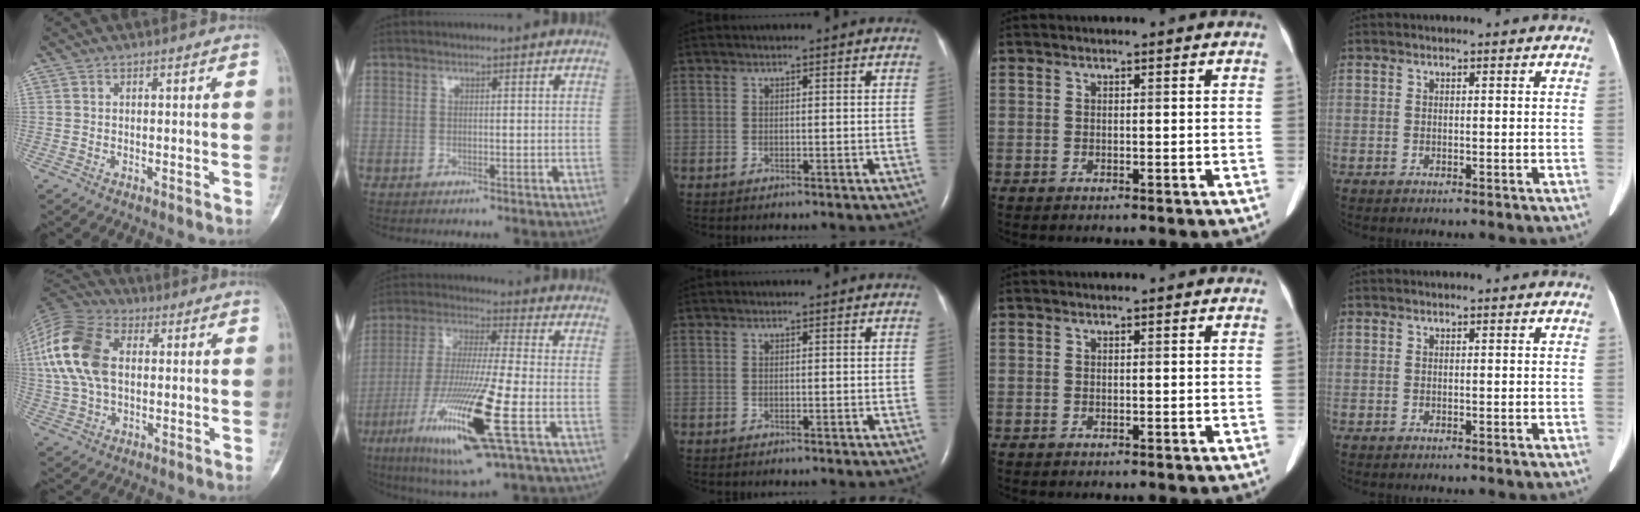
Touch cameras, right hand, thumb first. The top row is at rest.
{"thumb": {"total": 17.0, "force": [2.8, 10.7, 12.9], "torque": [-0.270, 0.017, 0.048]}, "index": {"total": 18.1, "force": [-6.6, 0.6, 16.8], "torque": [-0.355, -0.039, -0.122]}}